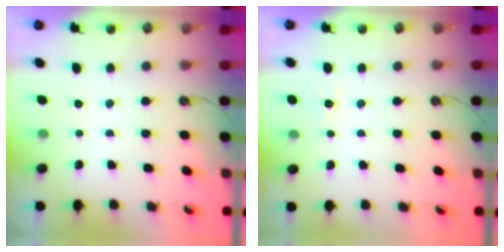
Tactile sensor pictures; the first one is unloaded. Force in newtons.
{"total": 6.0, "press": 6.0, "slide": 0.7}